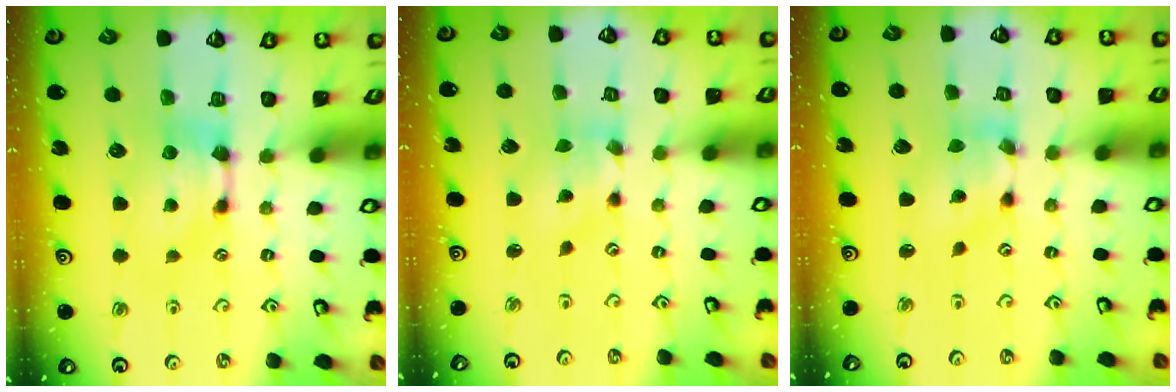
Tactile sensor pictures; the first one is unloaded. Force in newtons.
{"total": 1.3, "press": 0.1, "slide": 1.3}
{"total": 3.6, "press": 3.1, "slide": 2.0}